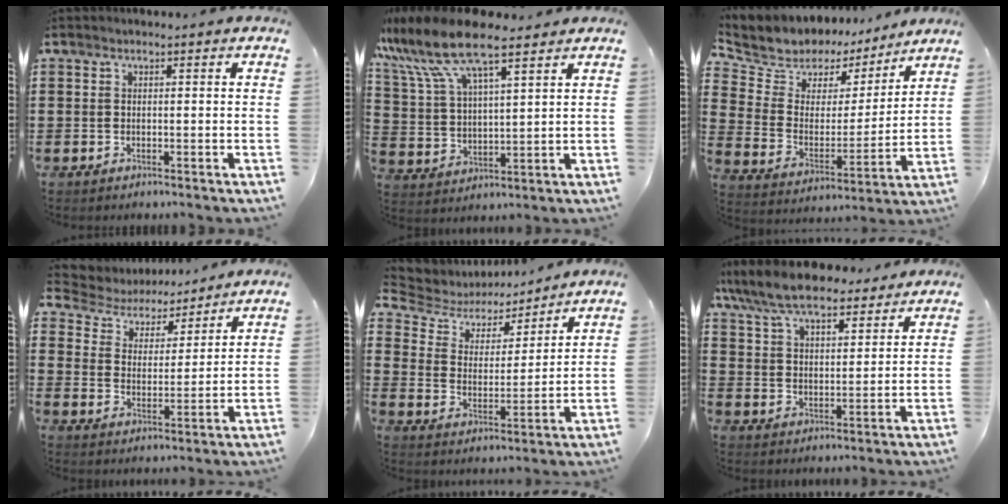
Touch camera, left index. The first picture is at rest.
{"total": 11.0, "force": [8.5, 3.0, 6.3], "torque": [-0.151, -0.018, 0.154]}
{"total": 7.0, "force": [6.0, 3.7, -0.1], "torque": [-0.049, -0.049, 0.106]}
{"total": 4.9, "force": [4.6, 1.5, 0.4], "torque": [-0.039, -0.031, 0.076]}
{"total": 5.5, "force": [5.0, 2.0, 1.1], "torque": [-0.055, -0.029, 0.082]}
{"total": 9.2, "force": [8.1, 2.4, 3.6], "torque": [-0.102, -0.024, 0.149]}